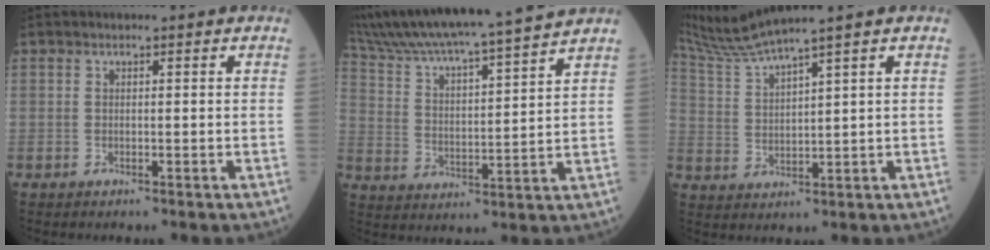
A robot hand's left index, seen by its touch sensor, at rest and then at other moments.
{"total": 19.7, "force": [17.5, -0.6, 8.9], "torque": [-0.167, -0.003, 0.282]}
{"total": 7.2, "force": [6.3, -2.1, 2.7], "torque": [-0.069, -0.005, 0.135]}